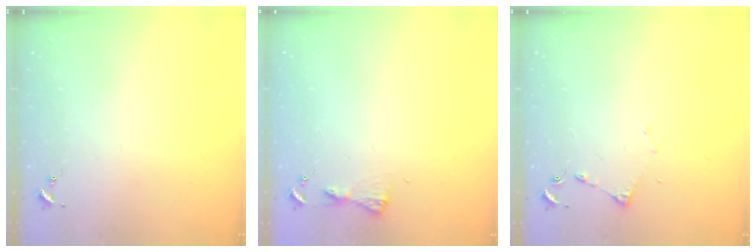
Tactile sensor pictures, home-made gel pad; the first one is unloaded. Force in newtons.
{"total": 3.9, "press": 3.9, "slide": 0.4}
{"total": 4.1, "press": 4.1, "slide": 0.5}